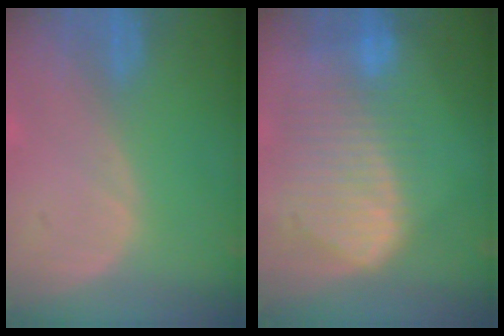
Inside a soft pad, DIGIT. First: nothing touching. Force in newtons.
{"total": 10.5, "press": 9.1, "slide": 5.2}